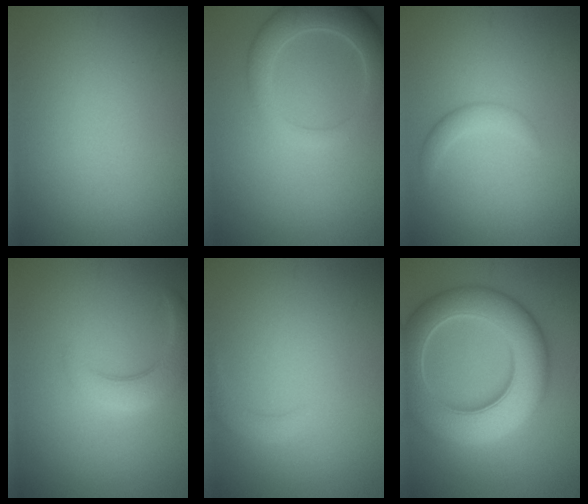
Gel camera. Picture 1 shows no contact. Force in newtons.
{"total": 4.4, "press": 4.4, "slide": 0.3}
{"total": 1.6, "press": 1.6, "slide": 0.1}
{"total": 3.6, "press": 3.6, "slide": 0.1}
{"total": 1.6, "press": 1.6, "slide": 0.3}
{"total": 11.3, "press": 11.3, "slide": 0.4}